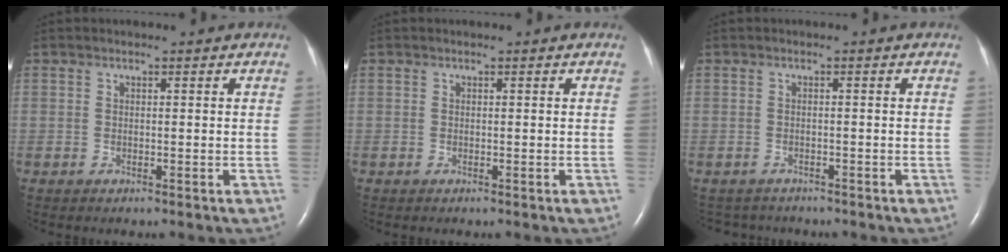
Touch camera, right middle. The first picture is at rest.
{"total": 0.0}
{"total": 3.0, "force": [-2.8, 1.0, -0.2], "torque": [0.001, -0.003, -0.040]}